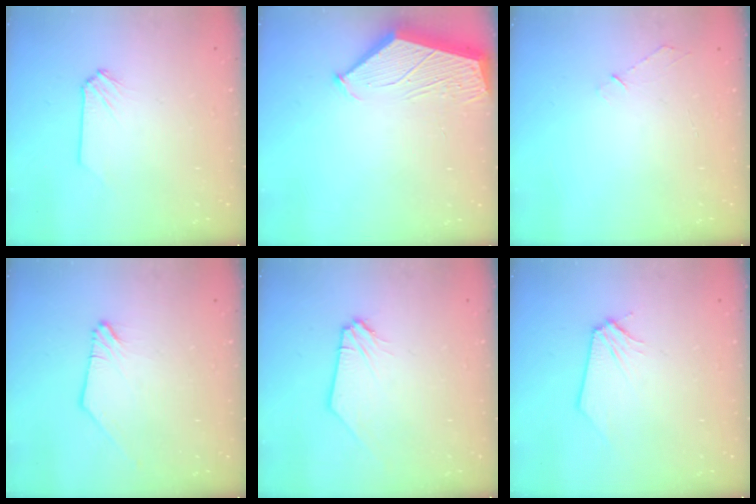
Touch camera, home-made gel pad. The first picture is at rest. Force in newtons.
{"total": 4.7, "press": 4.7, "slide": 0.5}
{"total": 4.3, "press": 4.3, "slide": 0.5}
{"total": 0.0}
{"total": 1.2, "press": 1.2, "slide": 0.2}
{"total": 0.0}